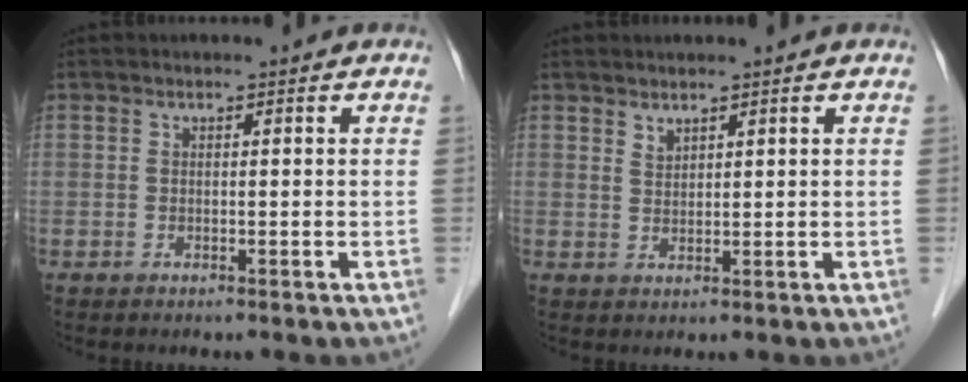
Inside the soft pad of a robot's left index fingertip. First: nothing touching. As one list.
[{"total": 1.2, "force": [1.1, 0.4, 0.4], "torque": [-0.007, -0.001, 0.023]}]